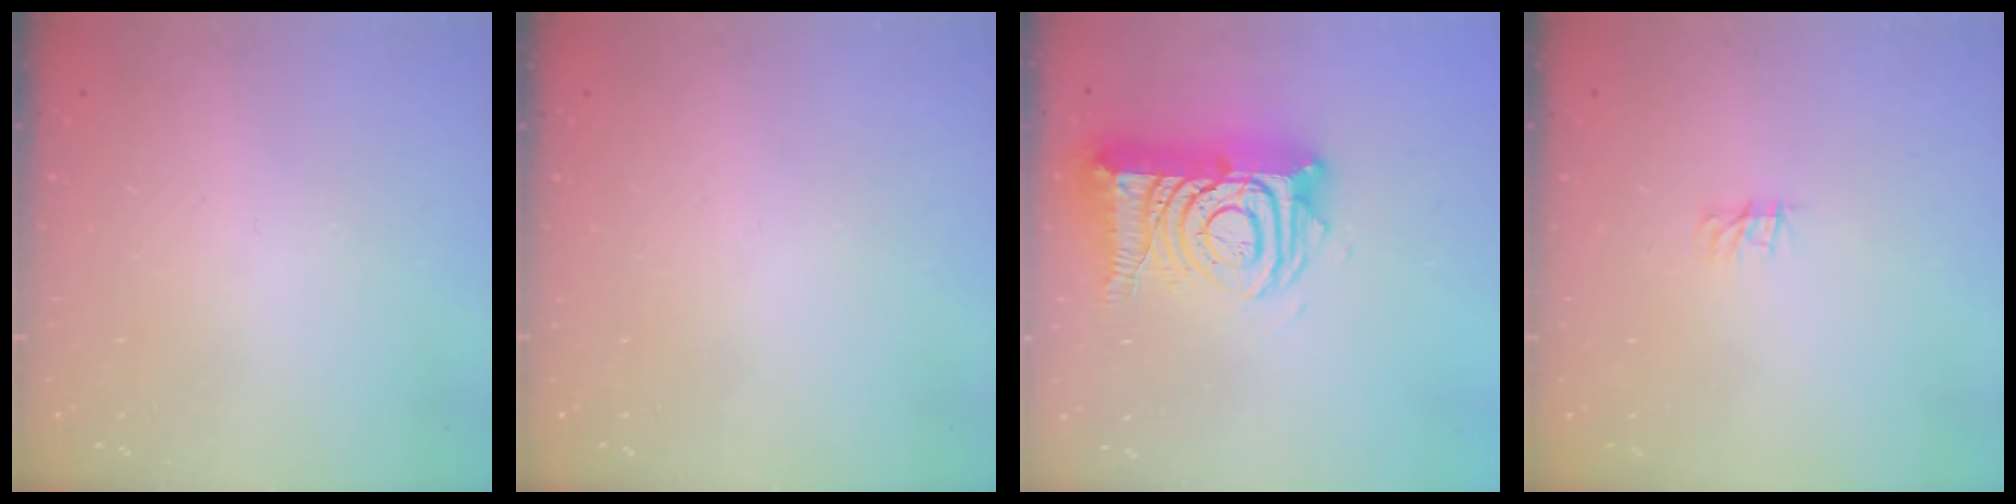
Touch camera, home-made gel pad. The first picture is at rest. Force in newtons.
{"total": 0.0}
{"total": 18.4, "press": 18.2, "slide": 2.0}
{"total": 0.0}